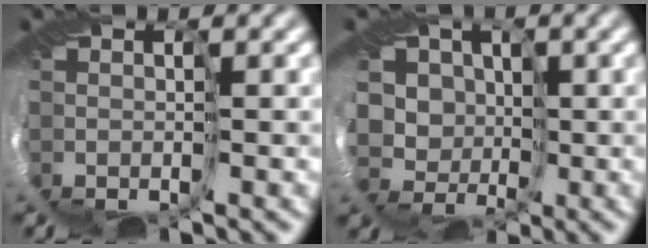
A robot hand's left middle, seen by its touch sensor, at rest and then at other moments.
{"total": 4.3, "force": [2.8, 3.3, -0.4], "torque": [-0.007, 0.007, 0.050]}